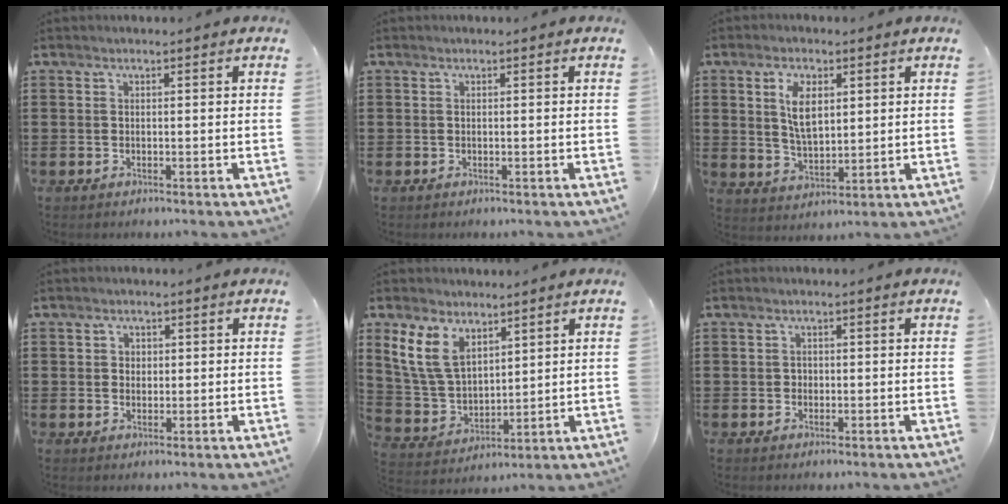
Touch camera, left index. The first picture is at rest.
{"total": 0.0}
{"total": 6.4, "force": [2.3, 3.2, 5.1], "torque": [-0.102, 0.007, 0.038]}
{"total": 1.7, "force": [0.5, 1.5, 0.5], "torque": [-0.016, 0.008, 0.006]}
{"total": 9.2, "force": [5.4, 5.5, 5.0], "torque": [-0.137, 0.001, 0.102]}
{"total": 0.8, "force": [0.0, 0.8, 0.2], "torque": [-0.008, 0.004, -0.001]}